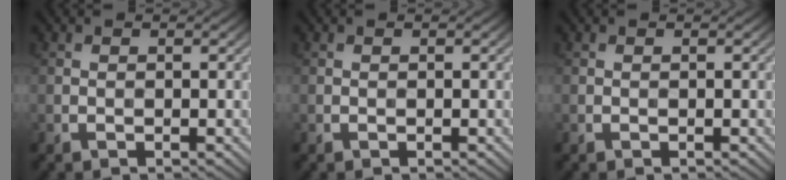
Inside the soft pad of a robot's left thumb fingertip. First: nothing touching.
{"total": 0.0}
{"total": 0.0}